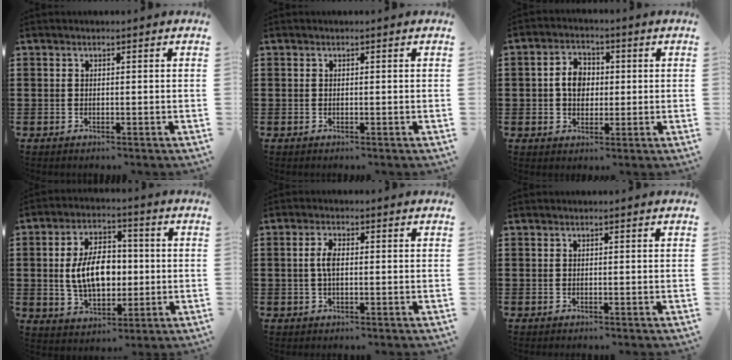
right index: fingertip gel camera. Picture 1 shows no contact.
{"total": 0.0}
{"total": 4.8, "force": [0.1, 3.6, 3.2], "torque": [-0.078, 0.012, -0.004]}
{"total": 9.4, "force": [0.1, 5.7, 7.5], "torque": [-0.148, 0.006, -0.004]}
{"total": 3.3, "force": [0.1, 1.3, 3.1], "torque": [-0.068, 0.000, -0.002]}
{"total": 0.0}